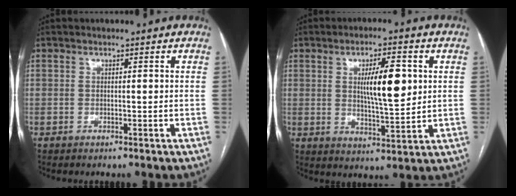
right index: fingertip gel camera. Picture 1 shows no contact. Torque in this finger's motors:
{"motor_torque": [1.07, 0.22, 0.52, 0.14]}